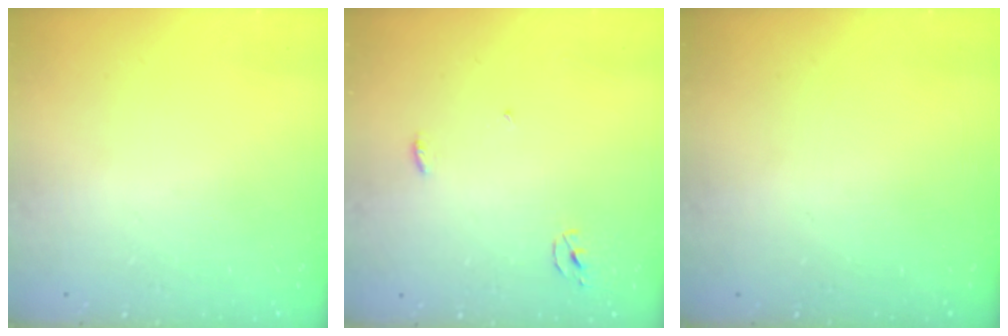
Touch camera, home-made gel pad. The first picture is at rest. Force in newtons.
{"total": 2.5, "press": 2.5, "slide": 0.1}
{"total": 0.0}